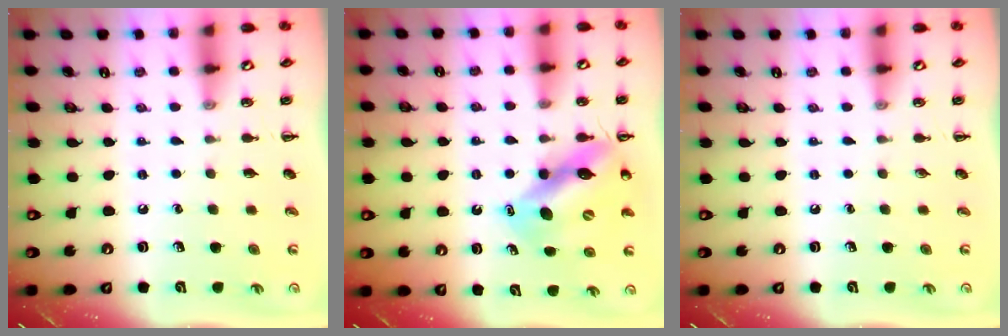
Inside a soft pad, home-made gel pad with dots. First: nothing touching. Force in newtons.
{"total": 11.8, "press": 11.3, "slide": 3.3}
{"total": 0.0}